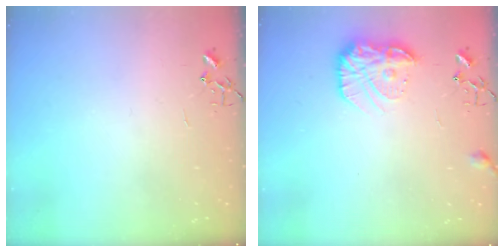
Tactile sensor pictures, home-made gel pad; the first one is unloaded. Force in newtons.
{"total": 14.1, "press": 14.1, "slide": 0.8}